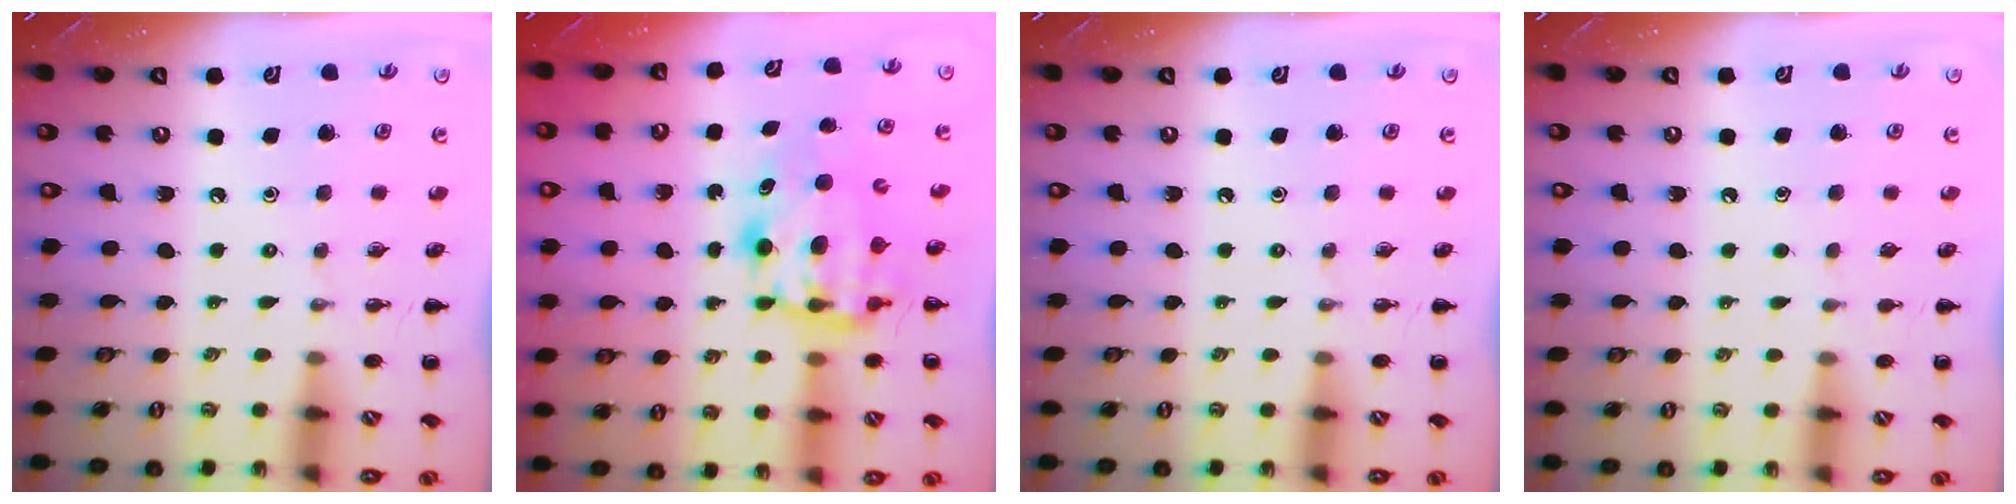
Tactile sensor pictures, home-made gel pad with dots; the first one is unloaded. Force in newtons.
{"total": 6.8, "press": 6.8, "slide": 1.0}
{"total": 0.0}
{"total": 0.8, "press": 0.8, "slide": 0.1}